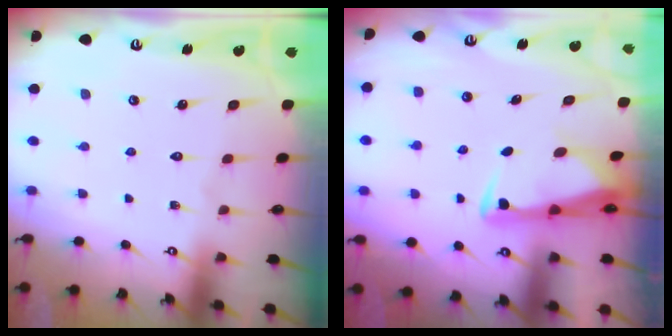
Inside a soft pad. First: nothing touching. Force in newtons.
{"total": 2.9, "press": 2.9, "slide": 0.7}